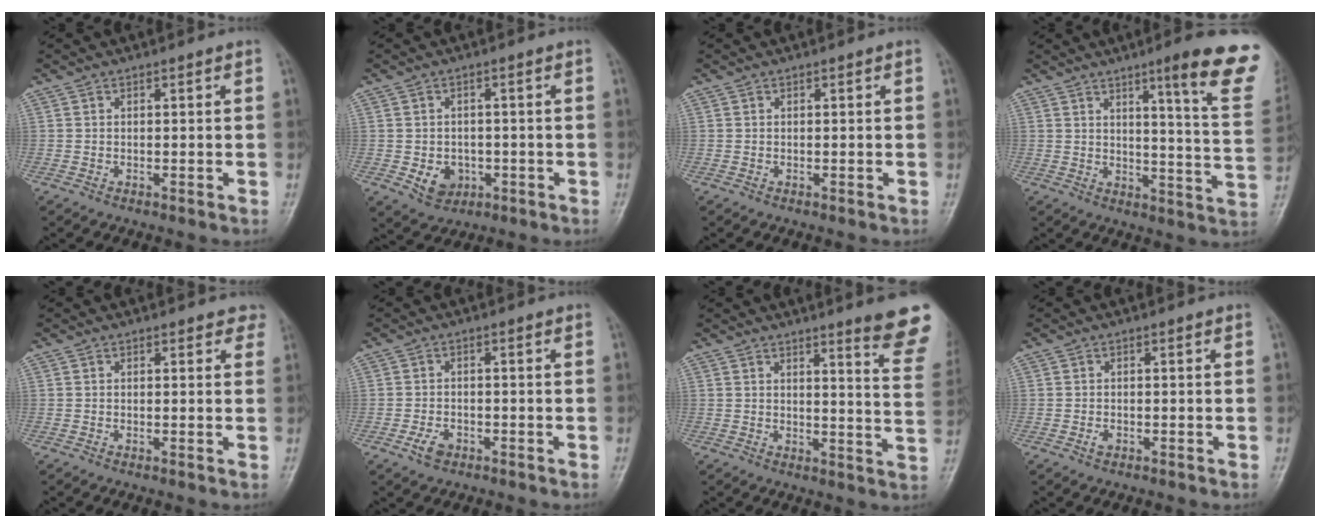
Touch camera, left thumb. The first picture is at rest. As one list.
[{"total": 5.1, "force": [-1.3, 4.2, 2.6], "torque": [-0.021, 0.004, -0.009]}, {"total": 0.0}, {"total": 16.6, "force": [9.5, 1.3, 13.5], "torque": [-0.151, -0.053, 0.116]}, {"total": 2.5, "force": [2.0, 1.2, 0.7], "torque": [0.018, -0.006, 0.008]}, {"total": 2.8, "force": [-1.5, 1.8, 1.6], "torque": [-0.031, 0.004, -0.024]}, {"total": 11.8, "force": [8.8, 0.7, 7.9], "torque": [-0.073, -0.065, 0.093]}, {"total": 0.9, "force": [-0.3, 0.6, 0.6], "torque": [-0.009, 0.000, -0.005]}]